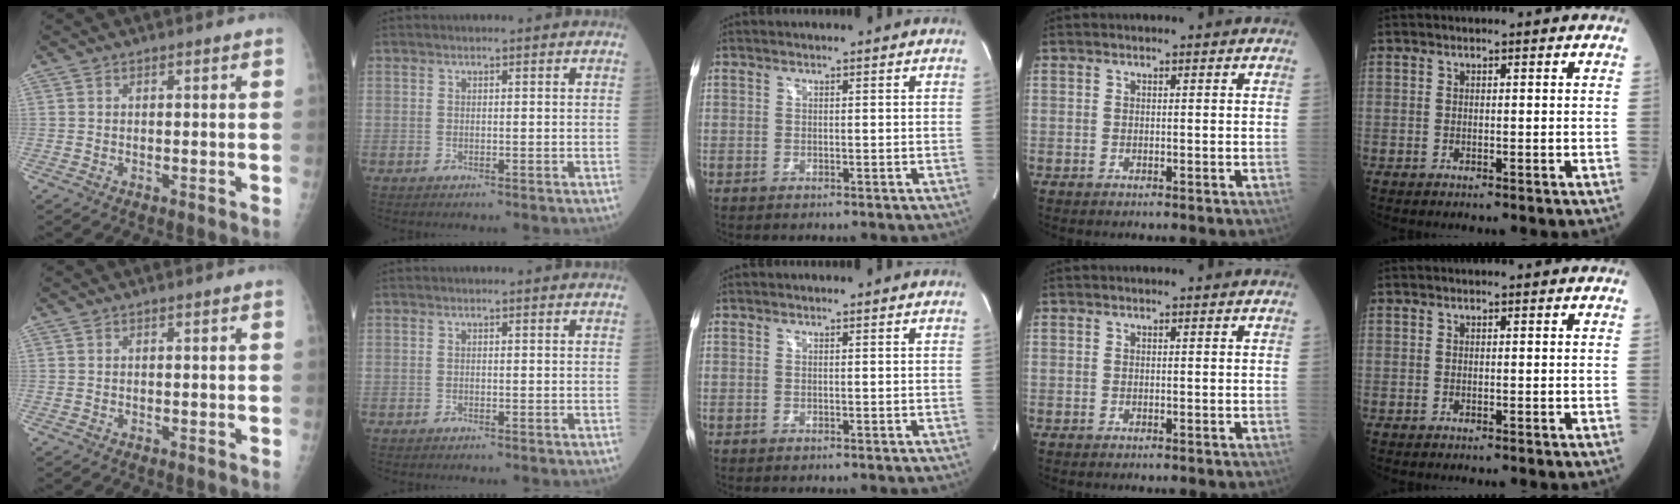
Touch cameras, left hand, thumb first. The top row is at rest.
{}